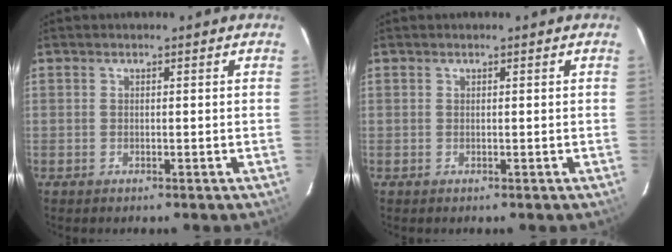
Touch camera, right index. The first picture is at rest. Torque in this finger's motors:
{"motor_torque": [0.14, 0.02, 0.03, 0.01]}